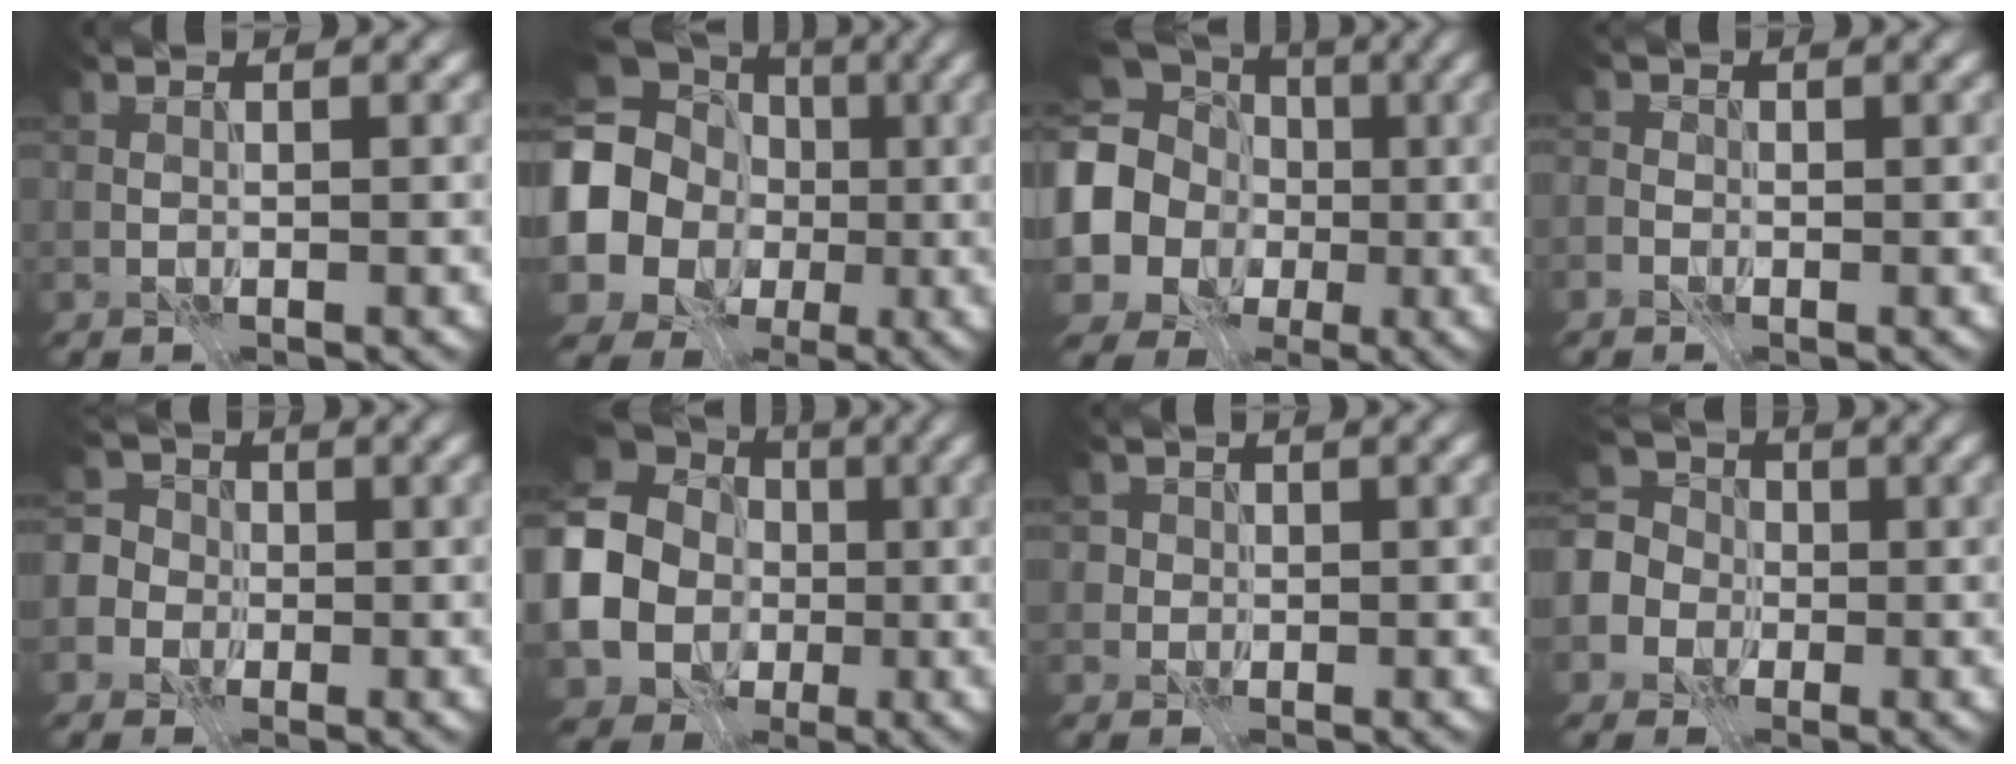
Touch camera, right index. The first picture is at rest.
{"total": 14.8, "force": [0.1, 13.6, 5.9], "torque": [-0.162, -0.002, -0.032]}
{"total": 14.8, "force": [0.5, 13.5, 6.1], "torque": [-0.169, 0.011, -0.035]}
{"total": 1.4, "force": [-0.4, 1.2, 0.5], "torque": [0.002, 0.005, -0.011]}
{"total": 5.5, "force": [-1.5, 5.1, 1.3], "torque": [-0.019, 0.016, -0.059]}
{"total": 16.7, "force": [-1.0, 15.4, 6.5], "torque": [-0.181, -0.005, -0.060]}
{"total": 1.7, "force": [0.5, 1.6, 0.3], "torque": [0.008, 0.002, 0.007]}
{"total": 5.9, "force": [-1.8, 5.3, 1.7], "torque": [-0.043, 0.007, -0.055]}